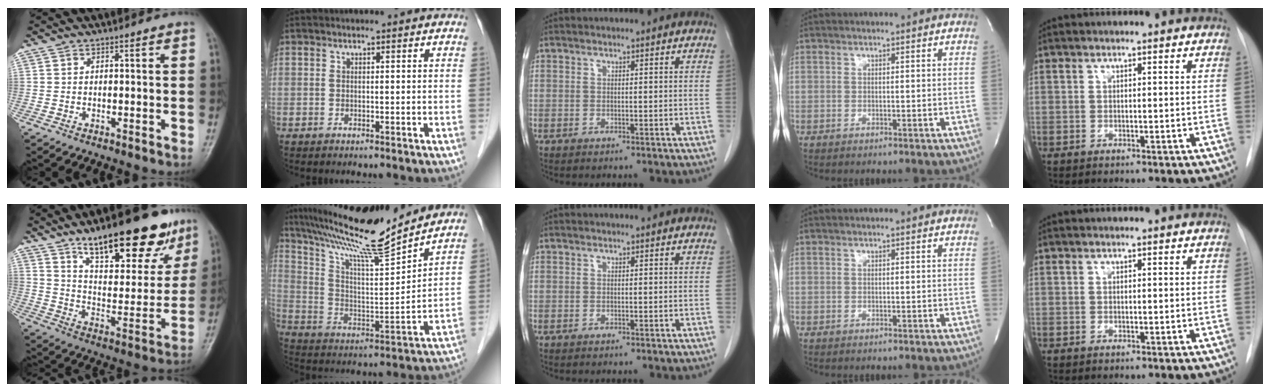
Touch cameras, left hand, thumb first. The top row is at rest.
{"thumb": {"total": 23.0, "force": [14.8, 8.4, 15.4], "torque": [-0.176, -0.054, 0.232]}, "index": {"total": 17.7, "force": [15.7, -0.4, 8.2], "torque": [-0.146, -0.006, 0.266]}}